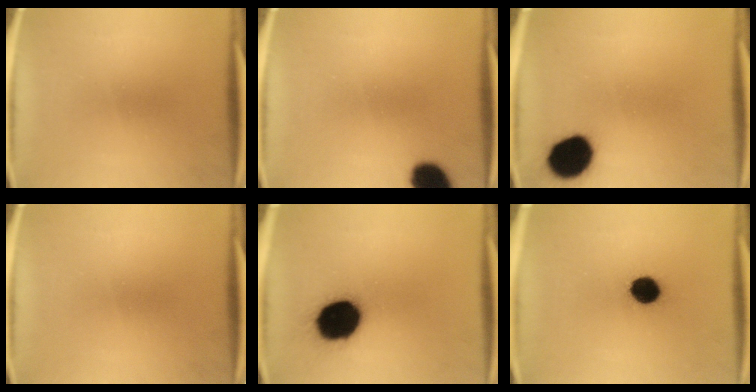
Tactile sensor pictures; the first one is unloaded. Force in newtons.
{"total": 8.4}
{"total": 13.2}
{"total": 0.0}
{"total": 18.1}
{"total": 7.9}